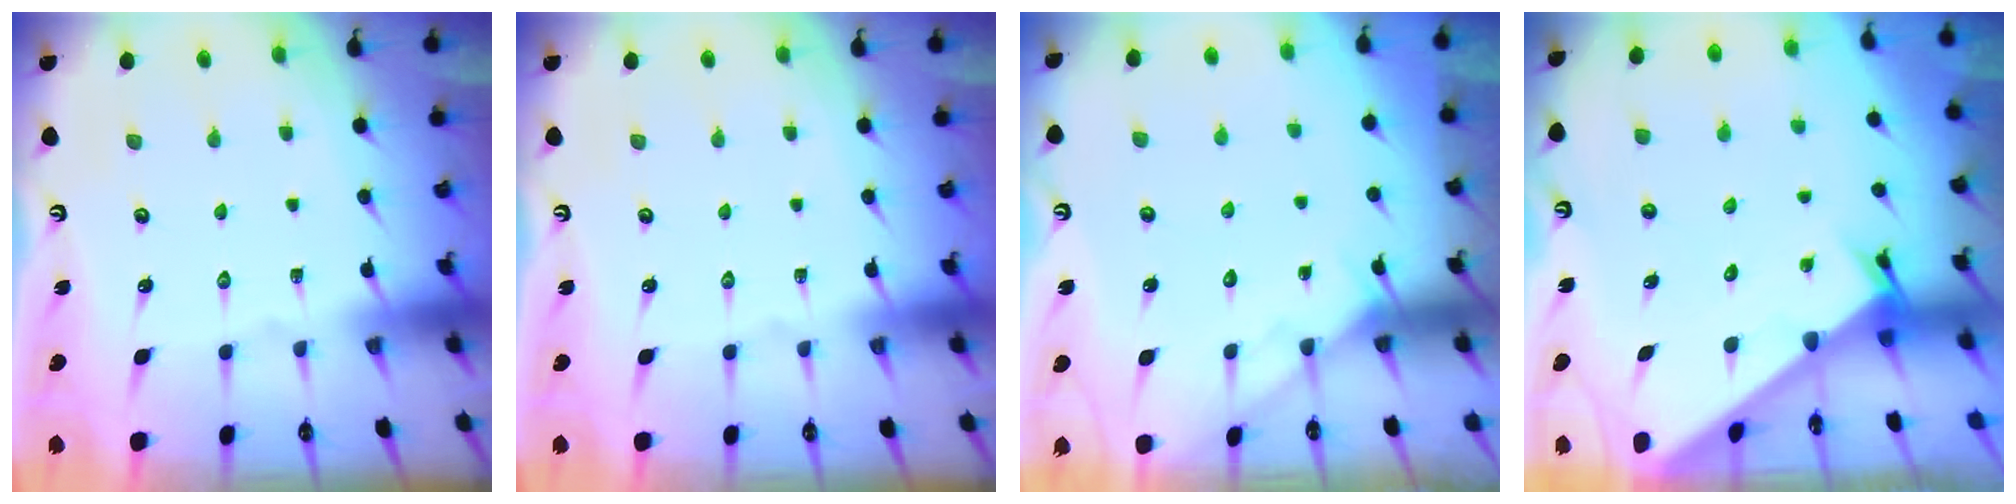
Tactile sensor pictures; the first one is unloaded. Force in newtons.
{"total": 0.0}
{"total": 4.5, "press": 4.5, "slide": 0.5}
{"total": 2.7, "press": 2.7, "slide": 0.1}